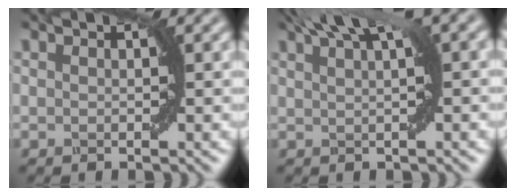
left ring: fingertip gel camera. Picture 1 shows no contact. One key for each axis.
{"total": 5.7, "fx": 3.2, "fy": 1.3, "fz": 4.5, "tx": -0.061, "ty": 0.029, "tz": 0.043}